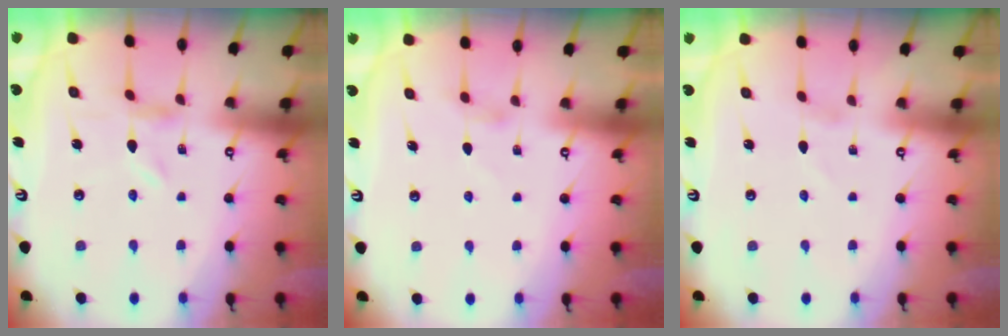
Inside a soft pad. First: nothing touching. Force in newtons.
{"total": 0.9, "press": 0.9, "slide": 0.3}
{"total": 1.2, "press": 1.2, "slide": 0.1}